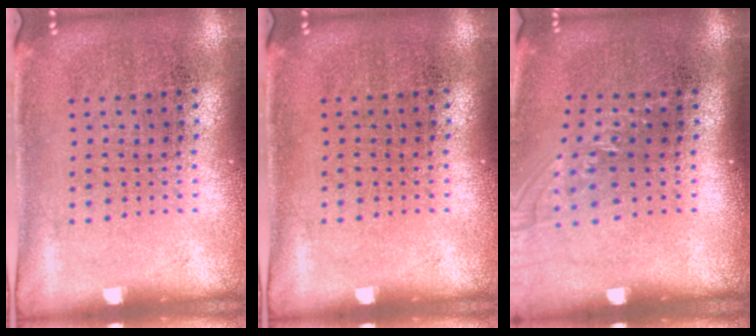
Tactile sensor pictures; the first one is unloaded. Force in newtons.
{"total": 0.0}
{"total": 1.1, "press": 0.9, "slide": 0.5}